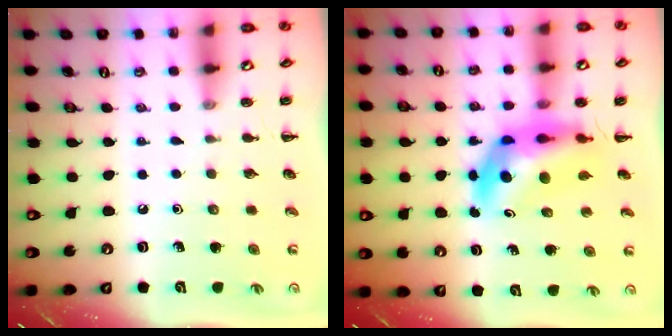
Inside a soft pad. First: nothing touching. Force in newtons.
{"total": 11.6, "press": 11.0, "slide": 3.8}